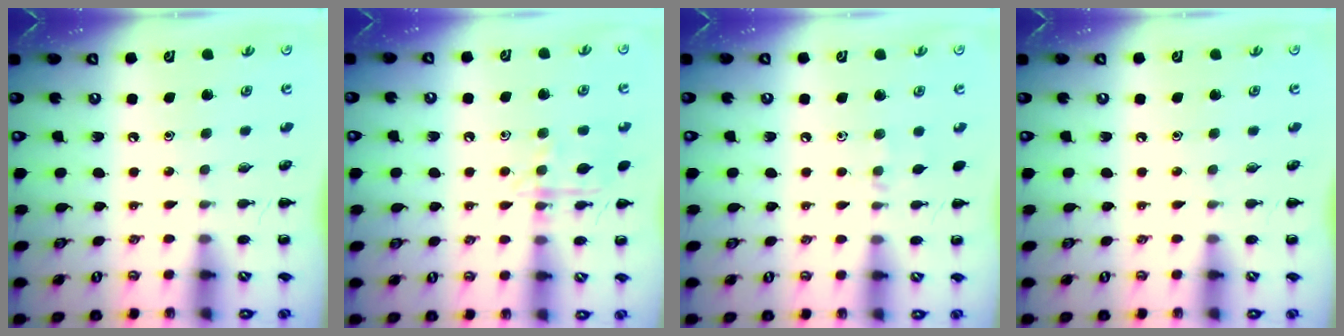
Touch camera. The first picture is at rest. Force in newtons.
{"total": 11.7, "press": 11.7, "slide": 0.6}
{"total": 3.3, "press": 3.1, "slide": 1.2}
{"total": 0.0}